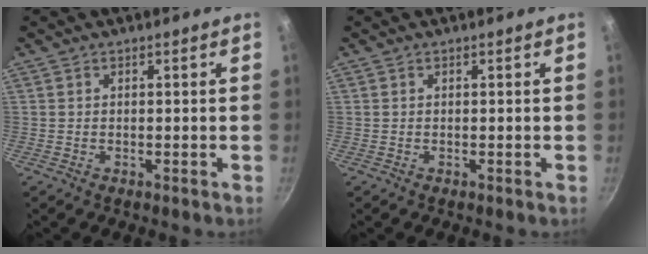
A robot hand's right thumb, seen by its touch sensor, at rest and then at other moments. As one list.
[{"total": 0.0}]